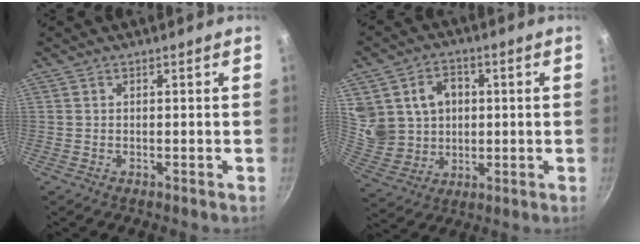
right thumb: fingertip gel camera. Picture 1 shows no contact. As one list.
[{"total": 13.4, "force": [2.9, 11.5, 6.3], "torque": [-0.101, -0.006, 0.070]}]